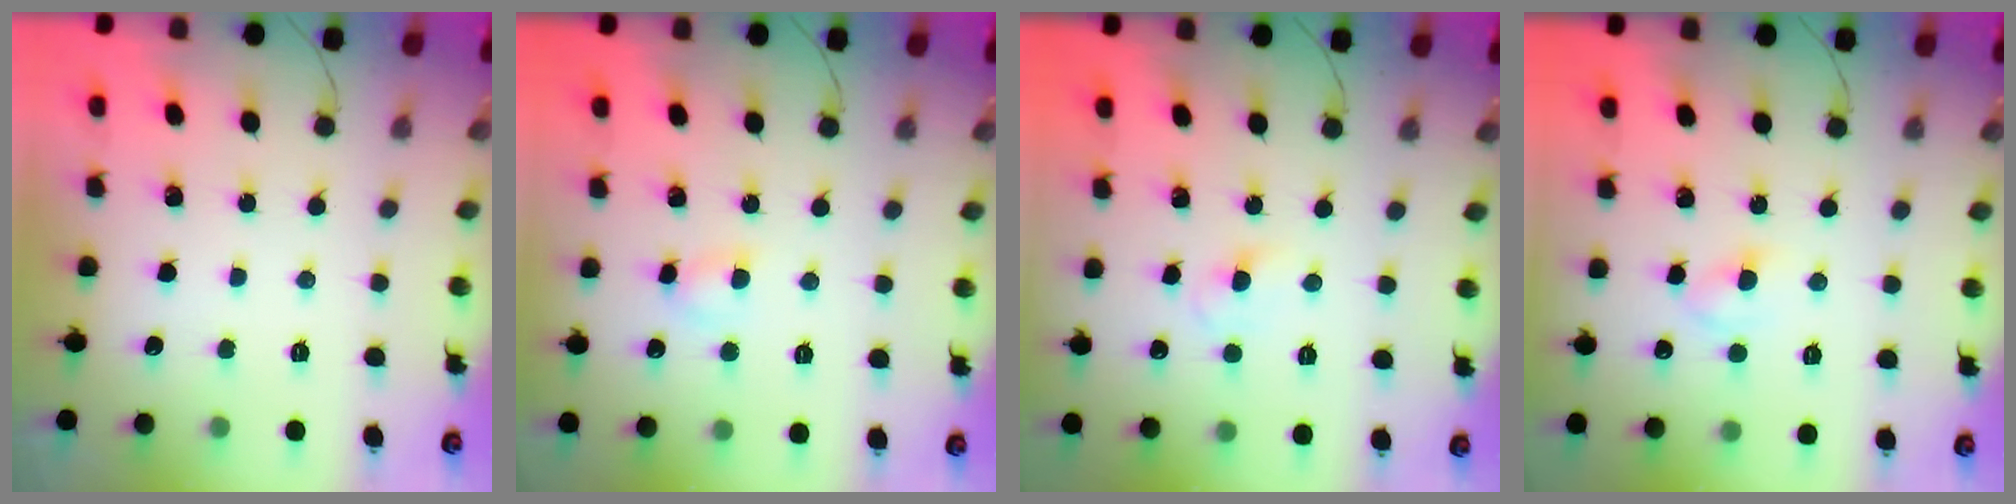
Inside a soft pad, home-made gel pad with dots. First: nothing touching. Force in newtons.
{"total": 3.5, "press": 3.3, "slide": 1.1}
{"total": 2.3, "press": 2.1, "slide": 1.0}
{"total": 2.5, "press": 2.3, "slide": 1.0}